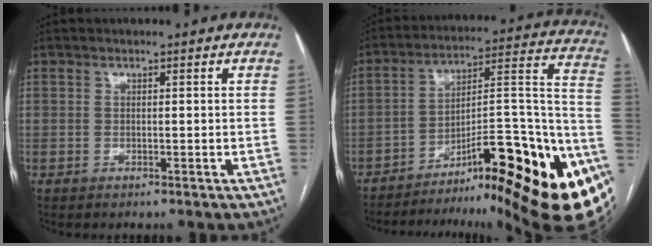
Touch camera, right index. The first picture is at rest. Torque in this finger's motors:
{"motor_torque": [2.14, 0.00, 0.86, 0.12]}